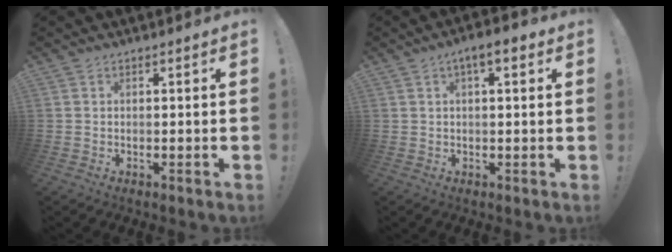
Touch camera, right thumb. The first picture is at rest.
{"total": 5.1, "force": [1.8, 1.9, 4.4], "torque": [-0.053, -0.005, 0.024]}